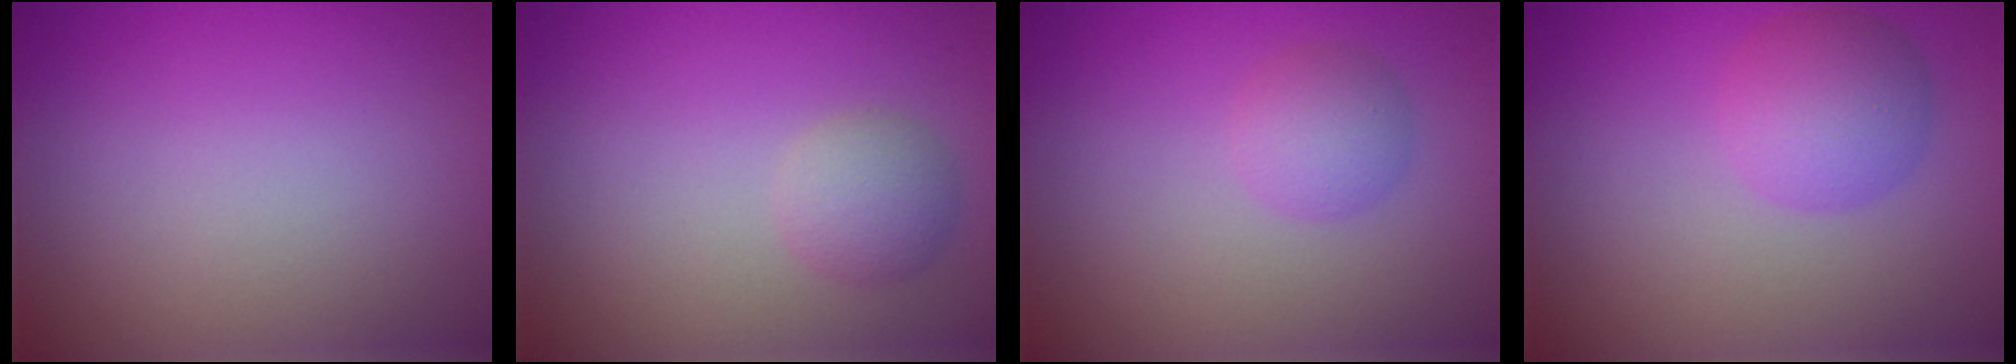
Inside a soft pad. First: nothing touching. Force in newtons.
{"total": 2.4, "press": 2.4, "slide": 0.0}
{"total": 2.4, "press": 2.4, "slide": 0.1}
{"total": 4.0, "press": 4.0, "slide": 0.1}